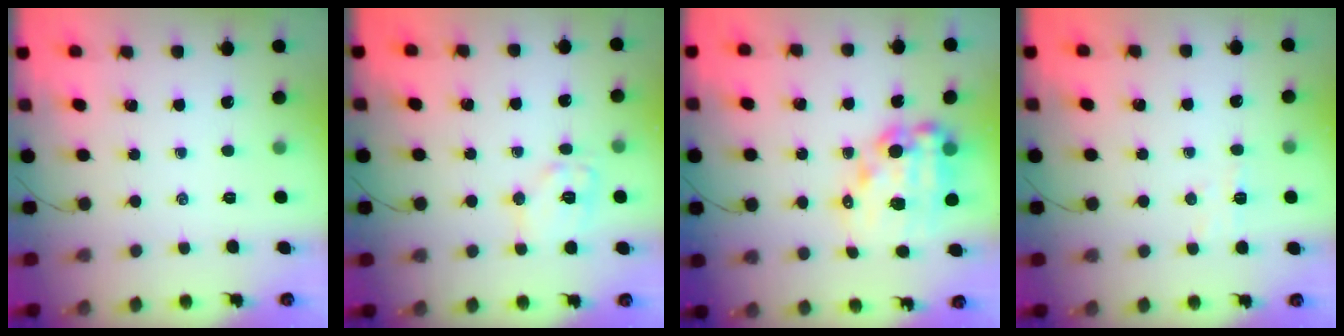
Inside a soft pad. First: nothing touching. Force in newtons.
{"total": 9.8, "press": 9.8, "slide": 0.4}
{"total": 13.6, "press": 13.2, "slide": 3.3}
{"total": 4.1, "press": 3.9, "slide": 1.2}